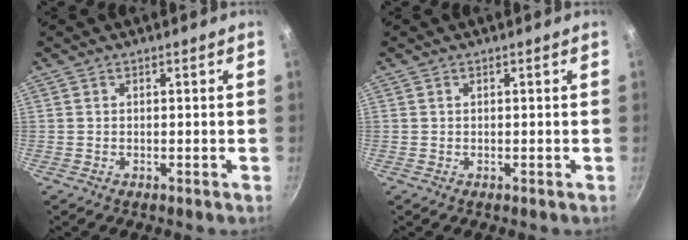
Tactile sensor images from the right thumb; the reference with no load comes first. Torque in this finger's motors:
{"motor_torque": [-0.03, -0.27, -0.34, 0.19, -0.02]}